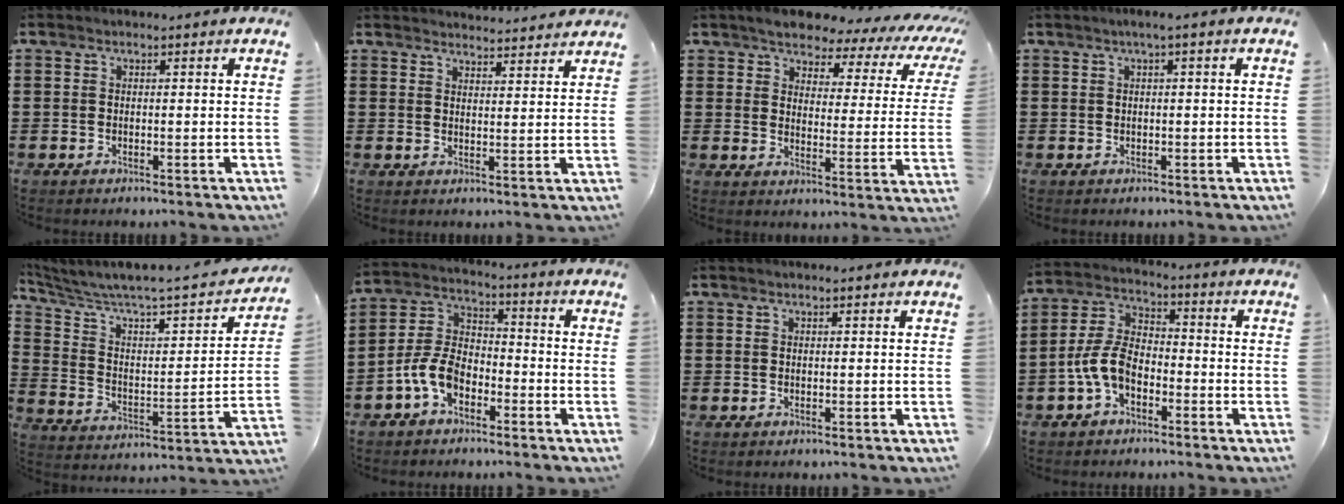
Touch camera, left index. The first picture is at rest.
{"total": 3.1, "force": [3.1, 0.0, 0.0], "torque": [0.000, -0.018, 0.056]}
{"total": 5.3, "force": [4.9, 1.4, 1.3], "torque": [-0.050, -0.032, 0.080]}
{"total": 1.2, "force": [0.0, 0.0, 1.2], "torque": [-0.018, -0.004, 0.001]}
{"total": 4.6, "force": [3.5, 0.9, 2.8], "torque": [-0.078, -0.042, 0.049]}
{"total": 7.1, "force": [-4.0, 3.9, 4.4], "torque": [-0.119, 0.003, -0.085]}
{"total": 0.0}
{"total": 6.9, "force": [-3.5, 3.7, 4.6], "torque": [-0.122, 0.002, -0.077]}